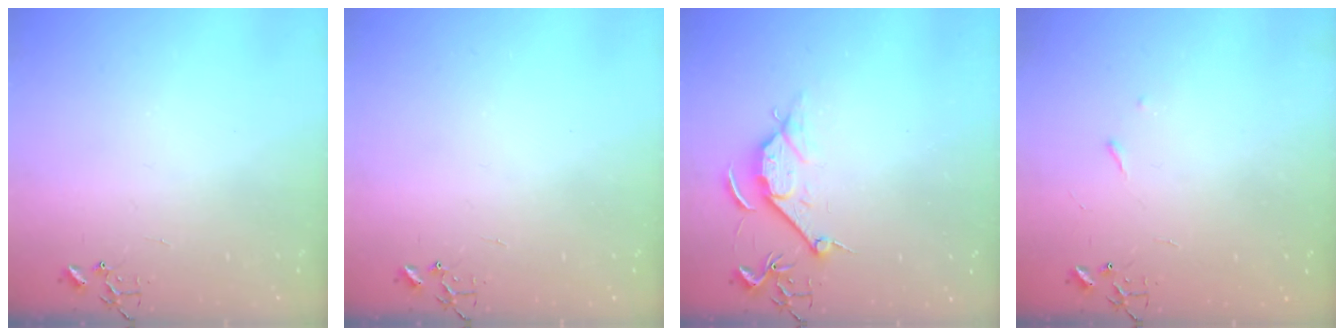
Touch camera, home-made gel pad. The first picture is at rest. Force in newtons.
{"total": 0.0}
{"total": 8.4, "press": 8.3, "slide": 1.0}
{"total": 2.9, "press": 2.8, "slide": 0.5}